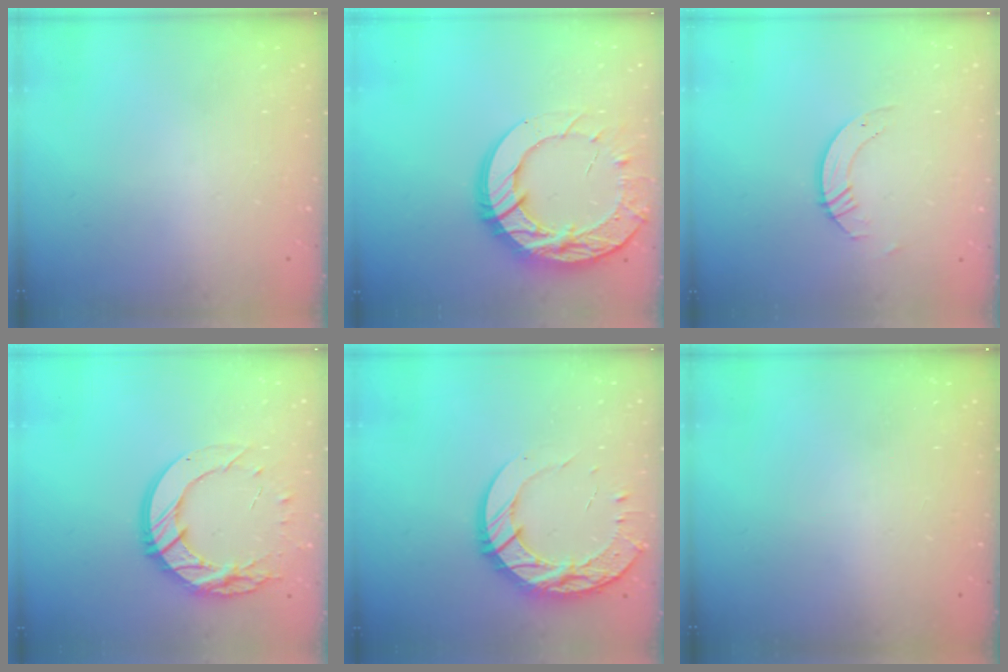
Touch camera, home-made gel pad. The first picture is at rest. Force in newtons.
{"total": 21.2, "press": 21.1, "slide": 2.1}
{"total": 3.4, "press": 3.4, "slide": 0.1}
{"total": 16.8, "press": 16.8, "slide": 1.2}
{"total": 16.1, "press": 16.0, "slide": 1.2}
{"total": 0.0}